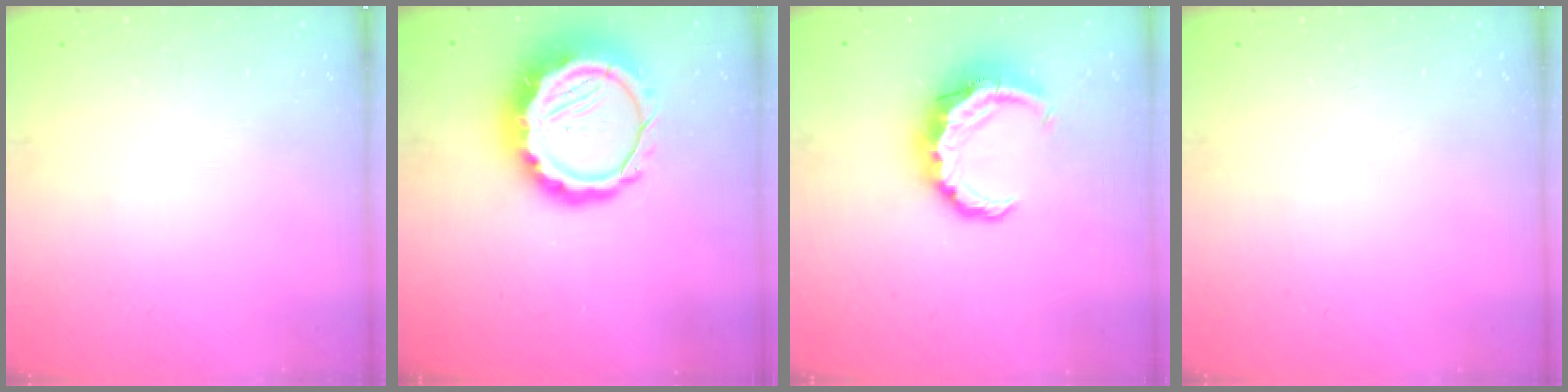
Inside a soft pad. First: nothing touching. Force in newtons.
{"total": 13.2, "press": 12.8, "slide": 3.3}
{"total": 9.3, "press": 9.2, "slide": 1.4}
{"total": 0.0}